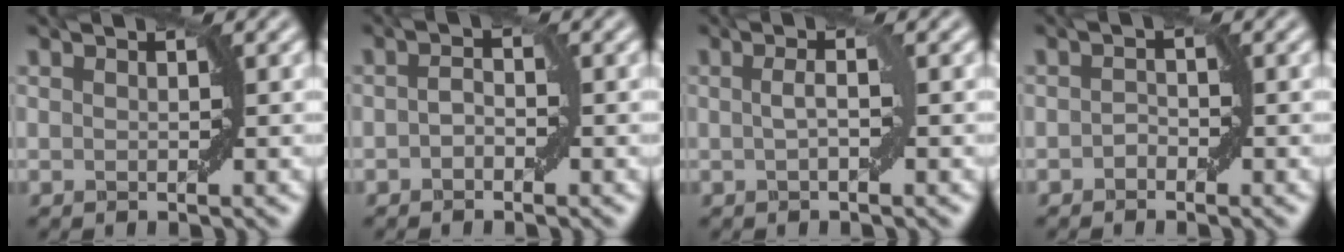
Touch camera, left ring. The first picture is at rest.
{"total": 1.1, "force": [-0.5, 0.6, 0.8], "torque": [-0.013, 0.004, -0.010]}
{"total": 1.5, "force": [0.1, 0.2, 1.5], "torque": [-0.030, 0.006, 0.000]}
{"total": 0.9, "force": [-0.5, 0.6, 0.4], "torque": [-0.007, 0.002, -0.011]}